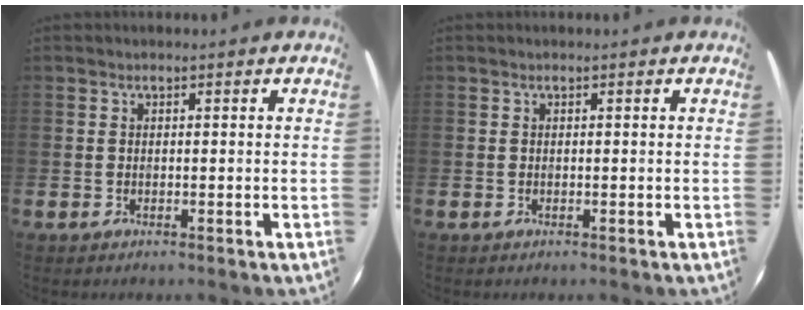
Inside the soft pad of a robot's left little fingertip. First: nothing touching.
{"total": 0.0}